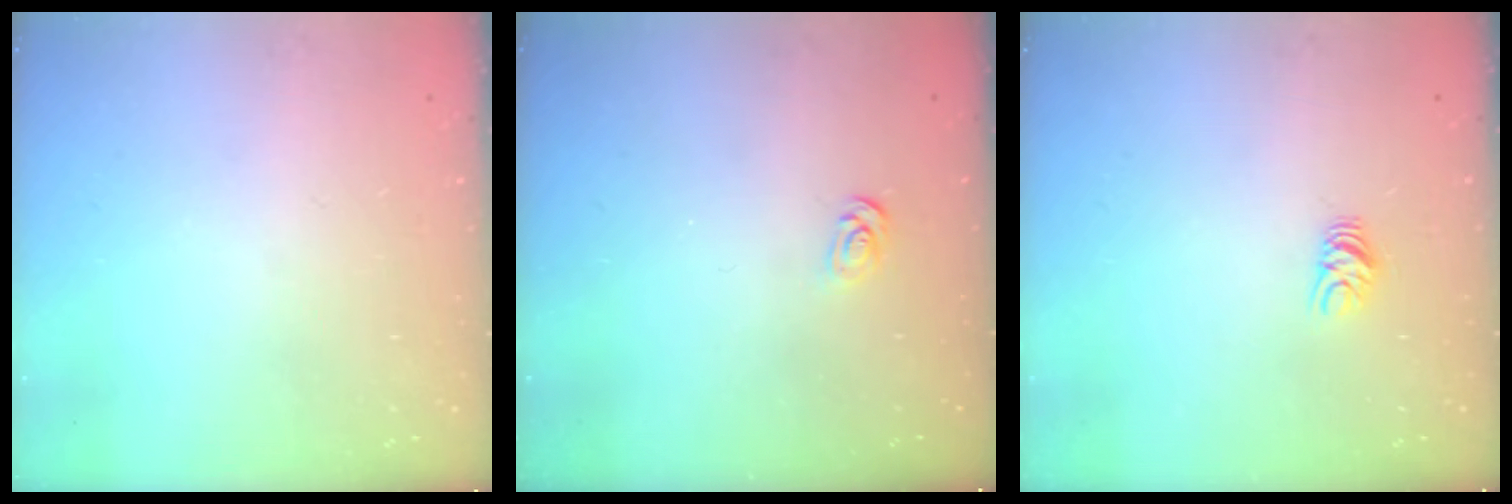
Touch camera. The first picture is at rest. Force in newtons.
{"total": 2.1, "press": 2.1, "slide": 0.2}
{"total": 4.8, "press": 4.8, "slide": 0.4}